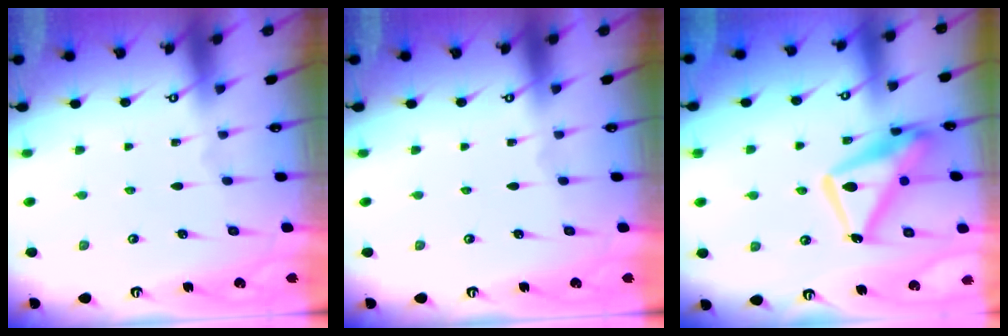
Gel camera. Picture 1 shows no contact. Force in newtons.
{"total": 0.0}
{"total": 16.1, "press": 16.0, "slide": 1.5}